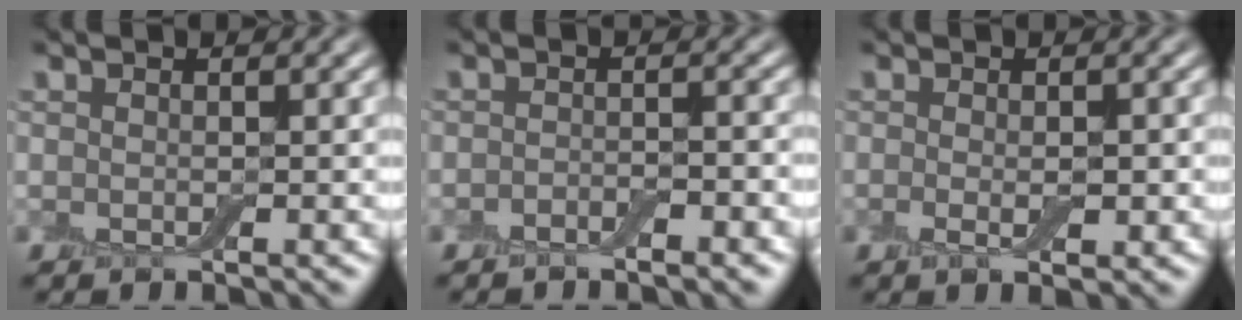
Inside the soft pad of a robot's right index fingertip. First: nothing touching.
{"total": 1.9, "force": [-1.3, 0.5, 1.4], "torque": [-0.022, 0.001, -0.023]}
{"total": 2.1, "force": [-0.4, 0.8, 1.9], "torque": [-0.037, -0.007, -0.006]}